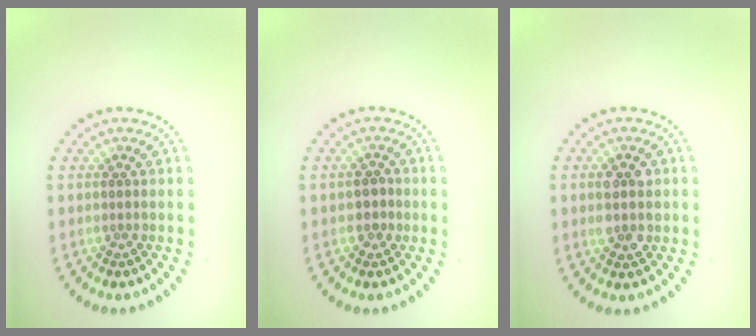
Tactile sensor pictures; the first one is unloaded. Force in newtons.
{"total": 1.3, "press": 1.1, "slide": 0.6}
{"total": 2.8, "press": 2.8, "slide": 0.2}